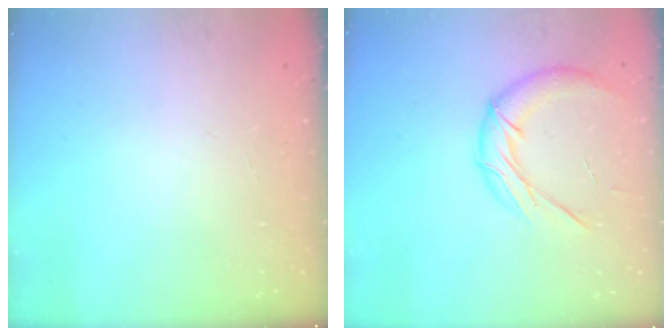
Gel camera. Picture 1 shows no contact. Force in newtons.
{"total": 13.5, "press": 13.4, "slide": 1.9}